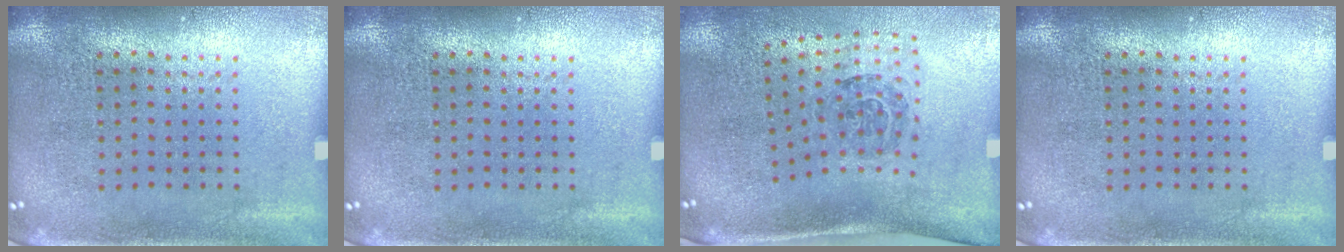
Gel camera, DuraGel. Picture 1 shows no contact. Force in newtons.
{"total": 0.0}
{"total": 1.5, "press": 1.2, "slide": 1.0}
{"total": 0.0}